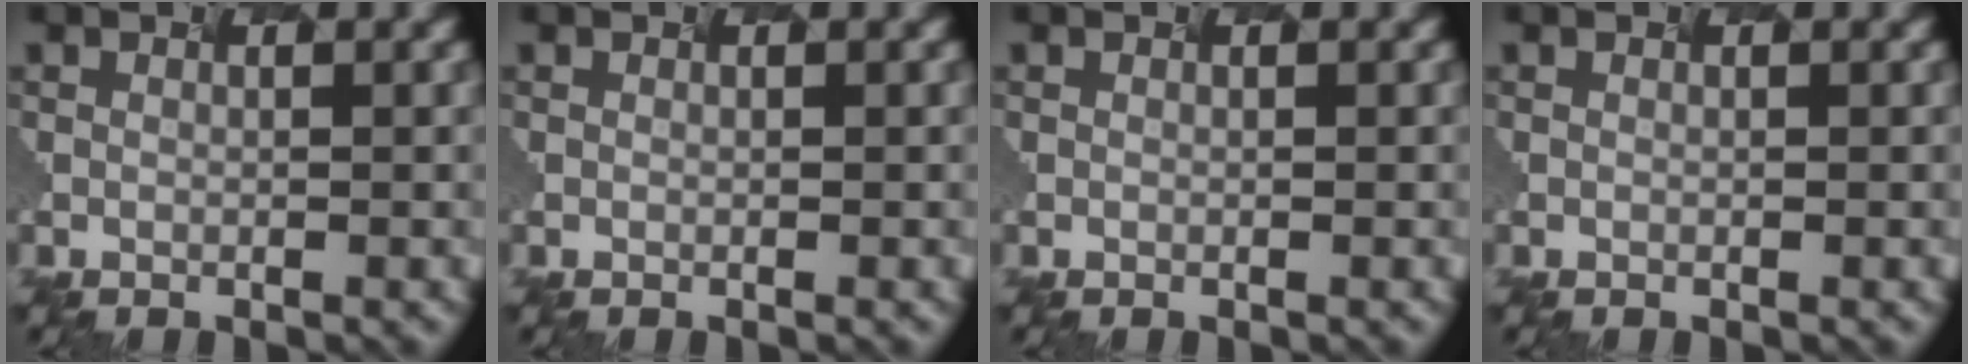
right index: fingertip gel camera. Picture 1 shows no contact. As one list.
[{"total": 0.0}, {"total": 0.0}, {"total": 0.0}]